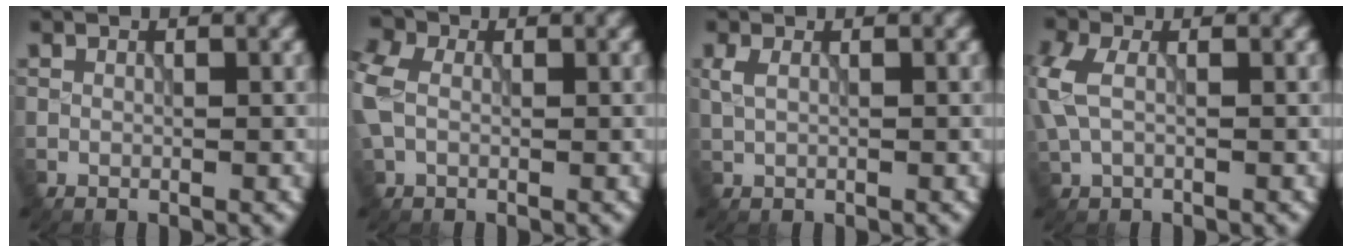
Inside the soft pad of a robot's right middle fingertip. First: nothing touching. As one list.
[{"total": 5.3, "force": [0.3, 3.9, 3.5], "torque": [-0.090, 0.005, 0.000]}, {"total": 1.6, "force": [0.4, 0.8, 1.3], "torque": [-0.031, 0.001, 0.013]}, {"total": 4.2, "force": [-0.1, 2.6, 3.3], "torque": [-0.092, 0.005, -0.006]}]